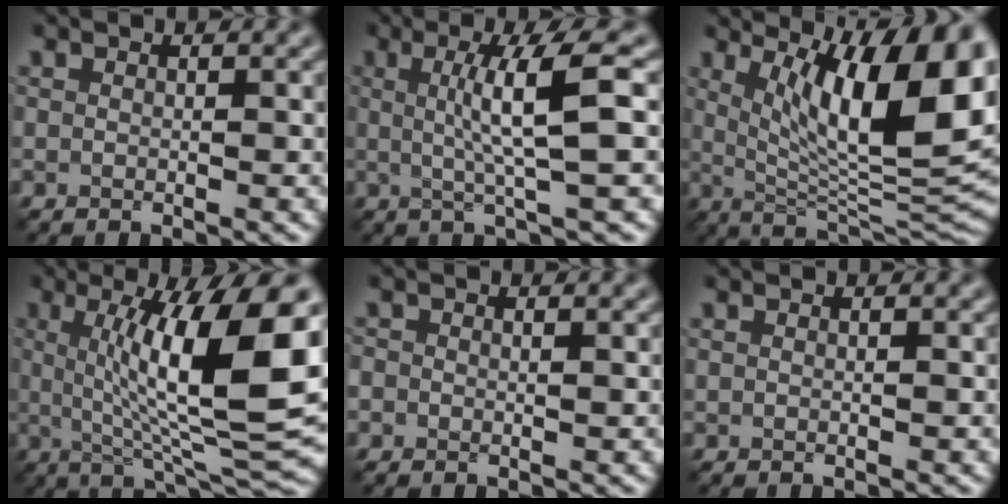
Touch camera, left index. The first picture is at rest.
{"total": 5.8, "force": [0.6, 0.8, 5.7], "torque": [-0.094, 0.005, 0.012]}
{"total": 14.0, "force": [4.2, 4.1, 12.6], "torque": [-0.167, -0.007, 0.070]}
{"total": 12.7, "force": [1.9, 2.9, 12.2], "torque": [-0.177, 0.000, 0.035]}
{"total": 1.2, "force": [0.0, 1.1, 0.5], "torque": [0.003, 0.001, -0.004]}
{"total": 0.0}